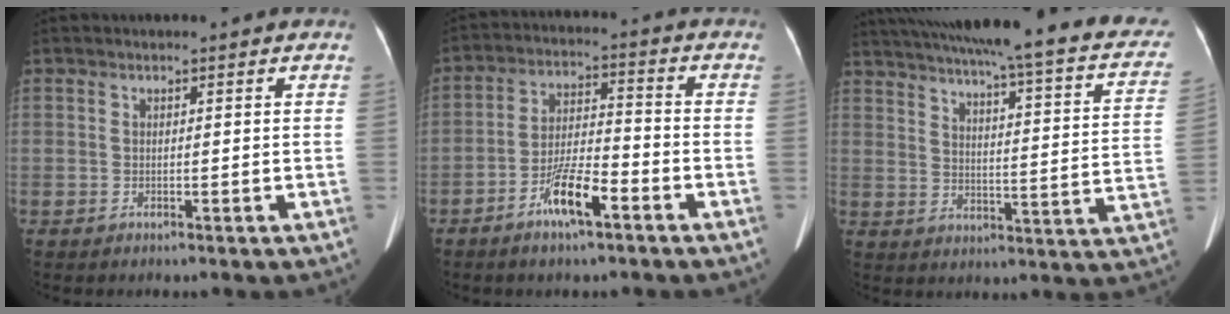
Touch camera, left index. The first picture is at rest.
{"total": 8.1, "force": [-4.6, 1.5, 6.4], "torque": [-0.128, 0.000, -0.085]}
{"total": 31.6, "force": [25.8, 4.5, 17.5], "torque": [-0.241, -0.025, 0.312]}